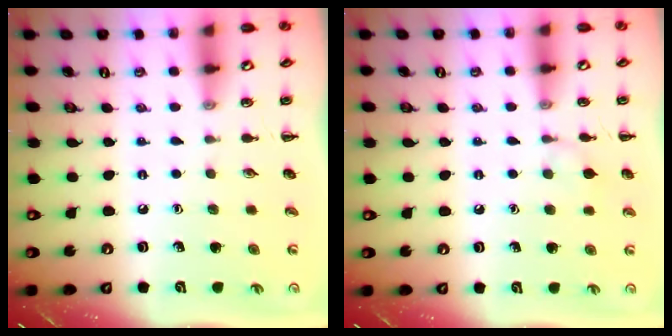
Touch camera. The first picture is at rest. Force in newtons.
{"total": 5.5, "press": 5.1, "slide": 2.0}